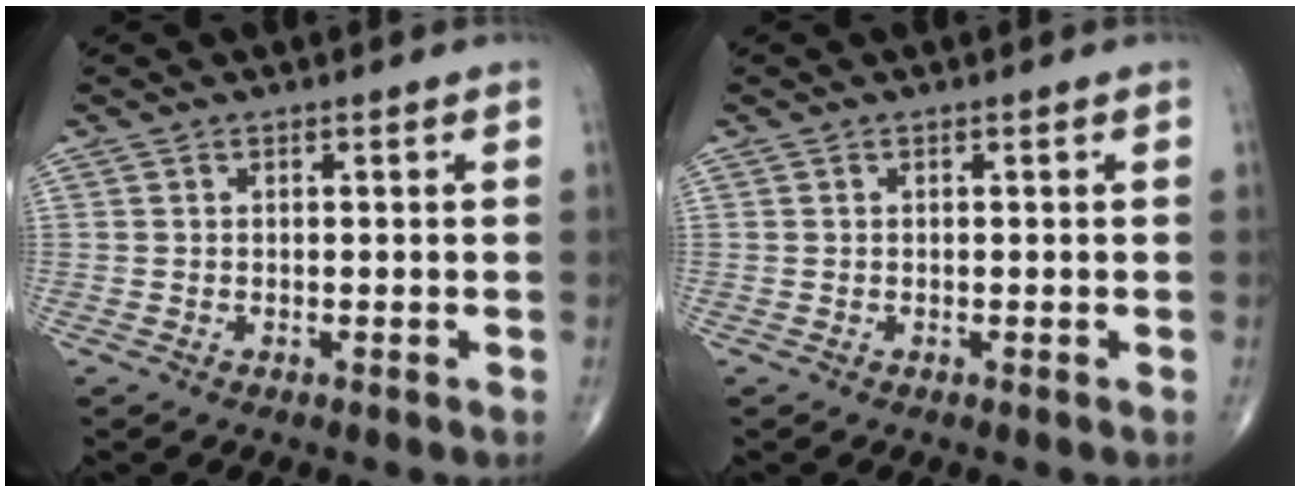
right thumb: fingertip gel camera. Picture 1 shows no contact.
{"total": 0.0}